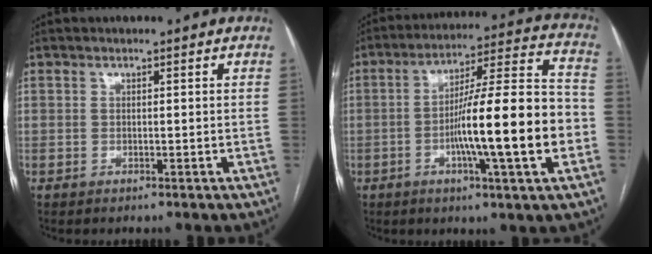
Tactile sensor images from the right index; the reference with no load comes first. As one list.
[{"total": 18.0, "force": [-4.1, 0.8, 17.5], "torque": [-0.279, 0.009, -0.064]}]